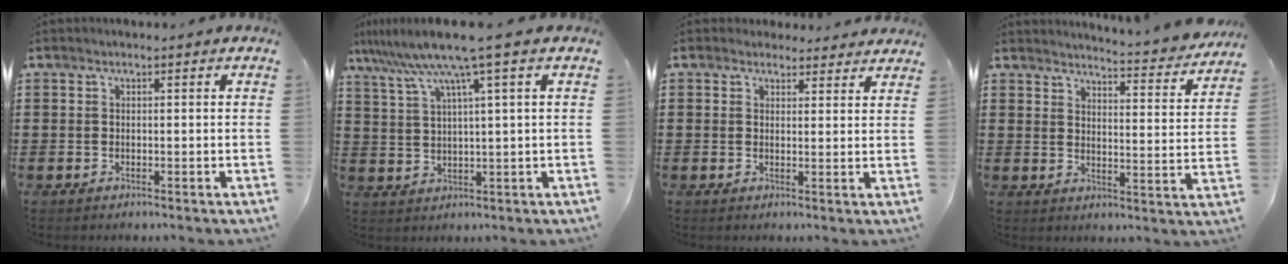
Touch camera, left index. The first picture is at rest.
{"total": 7.9, "force": [4.8, -0.6, 6.2], "torque": [-0.143, -0.024, 0.076]}
{"total": 2.6, "force": [2.3, 1.2, 0.1], "torque": [-0.003, -0.002, 0.043]}
{"total": 4.1, "force": [3.9, -0.6, 0.8], "torque": [-0.021, -0.042, 0.060]}